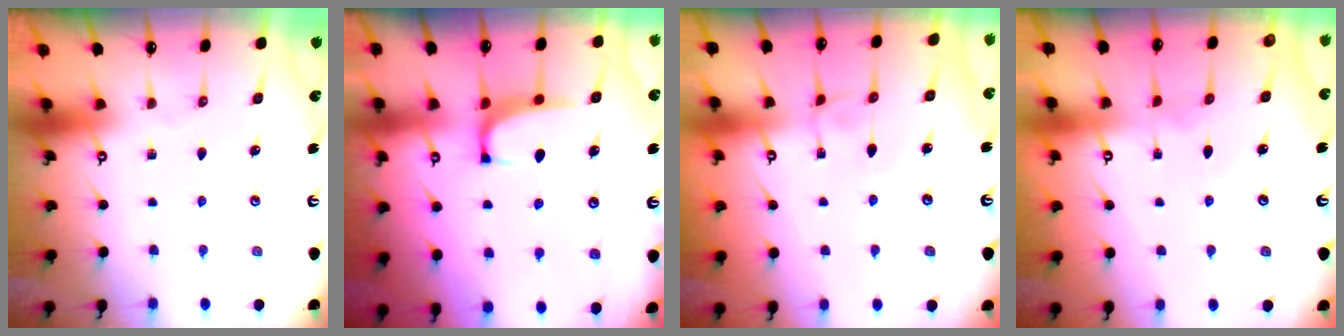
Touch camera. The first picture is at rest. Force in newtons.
{"total": 1.5, "press": 1.2, "slide": 0.8}
{"total": 3.6, "press": 3.6, "slide": 0.1}
{"total": 2.3, "press": 2.3, "slide": 0.3}